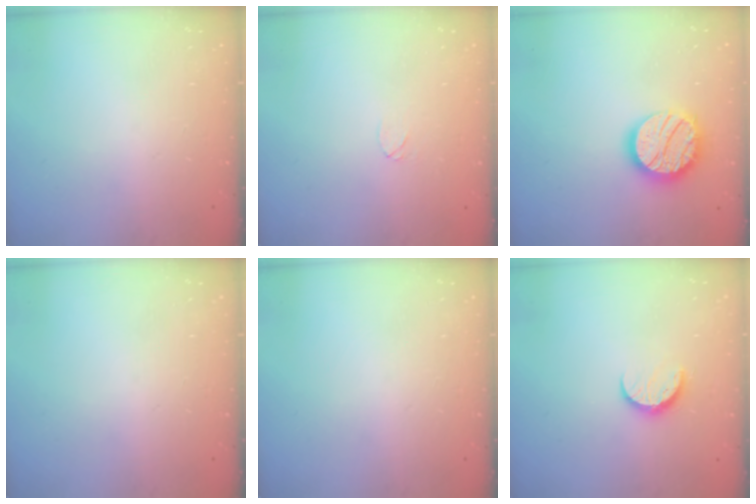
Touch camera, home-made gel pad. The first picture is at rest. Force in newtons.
{"total": 3.6, "press": 3.6, "slide": 0.3}
{"total": 17.8, "press": 17.7, "slide": 1.2}
{"total": 0.0}
{"total": 0.0}
{"total": 8.1, "press": 8.1, "slide": 0.8}